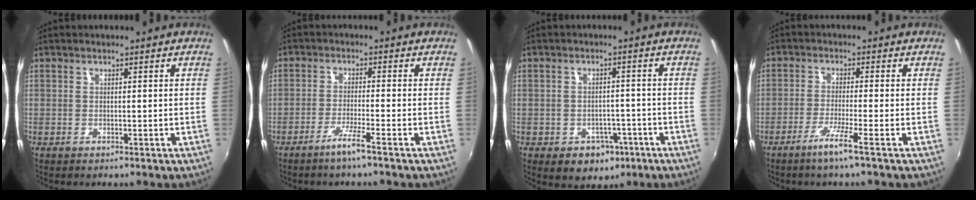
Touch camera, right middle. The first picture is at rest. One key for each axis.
{"total": 3.8, "fx": -2.7, "fy": -0.8, "fz": 2.5, "tx": -0.060, "ty": -0.004, "tz": -0.052}
{"total": 7.0, "fx": -3.4, "fy": 5.5, "fz": 2.8, "tx": -0.065, "ty": 0.004, "tz": -0.027}
{"total": 4.5, "fx": -2.8, "fy": -1.2, "fz": 3.3, "tx": -0.079, "ty": -0.009, "tz": -0.055}